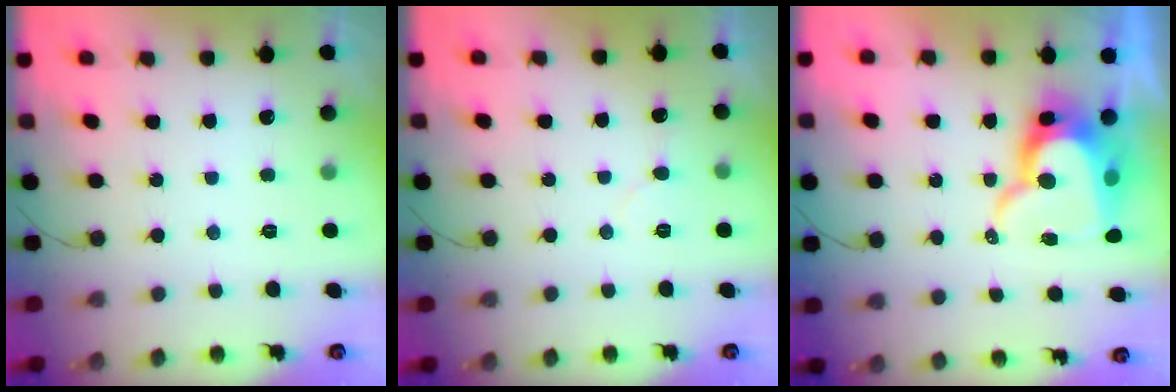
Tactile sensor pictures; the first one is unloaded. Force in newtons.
{"total": 4.4, "press": 4.3, "slide": 0.4}
{"total": 13.8, "press": 13.8, "slide": 1.0}